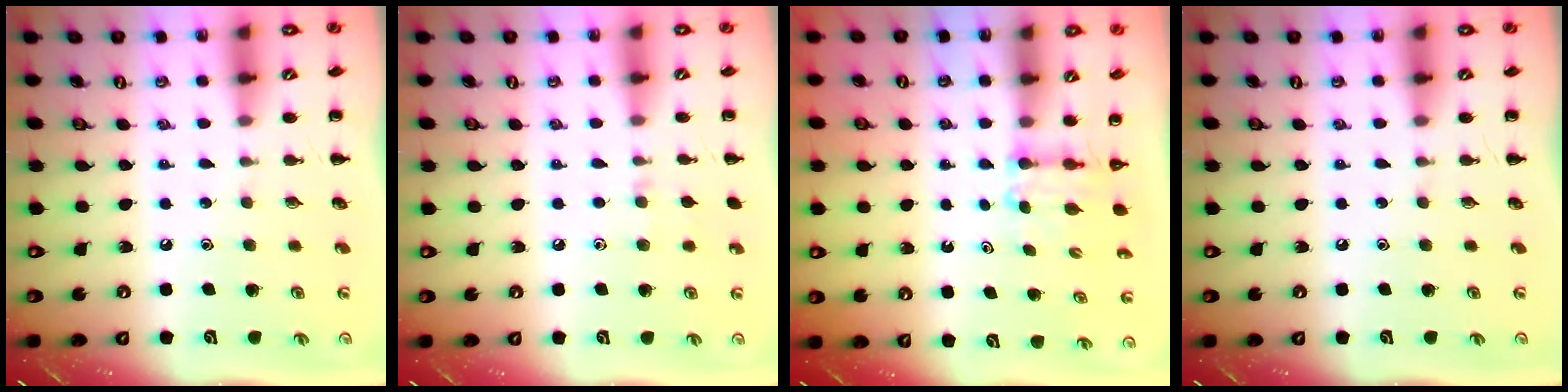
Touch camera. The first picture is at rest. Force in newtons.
{"total": 4.9, "press": 4.6, "slide": 1.7}
{"total": 2.7, "press": 2.5, "slide": 1.1}
{"total": 0.0}